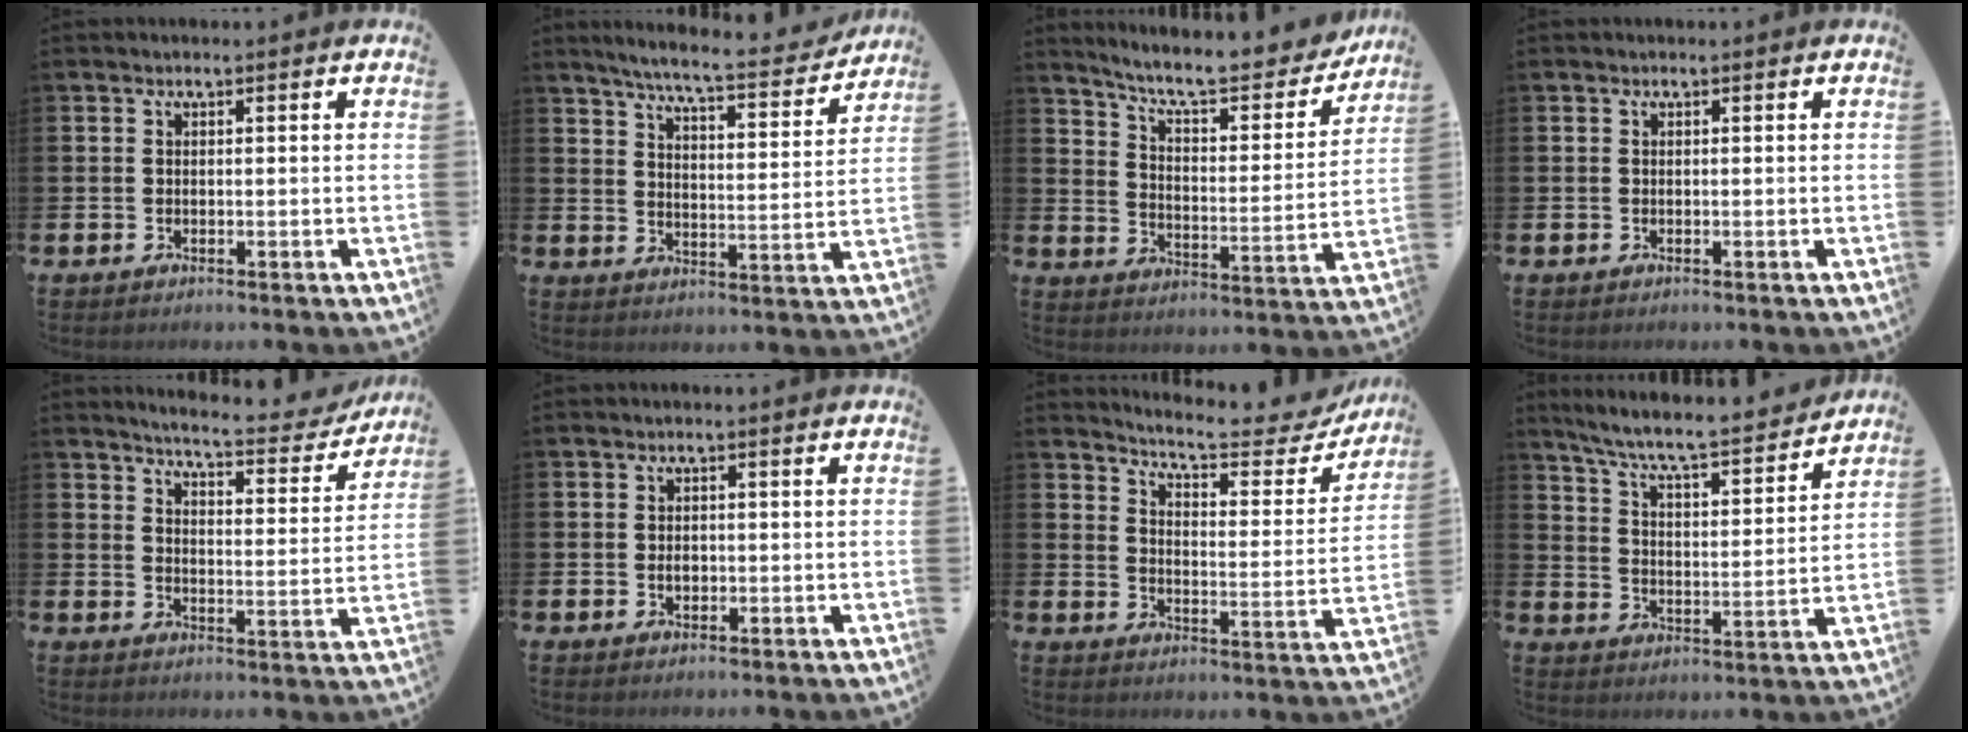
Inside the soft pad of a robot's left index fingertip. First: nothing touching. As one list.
[{"total": 6.6, "force": [6.2, 0.1, 2.4], "torque": [-0.065, -0.044, 0.101]}, {"total": 9.1, "force": [8.2, 1.9, 3.5], "torque": [-0.089, -0.056, 0.138]}, {"total": 0.0}, {"total": 5.3, "force": [5.2, 0.4, 1.4], "torque": [-0.036, -0.040, 0.082]}, {"total": 1.6, "force": [-0.1, 1.2, 1.0], "torque": [-0.008, 0.003, -0.007]}, {"total": 6.4, "force": [6.1, 0.8, 1.9], "torque": [-0.053, -0.048, 0.098]}, {"total": 7.6, "force": [7.1, 0.6, 2.8], "torque": [-0.079, -0.055, 0.117]}]